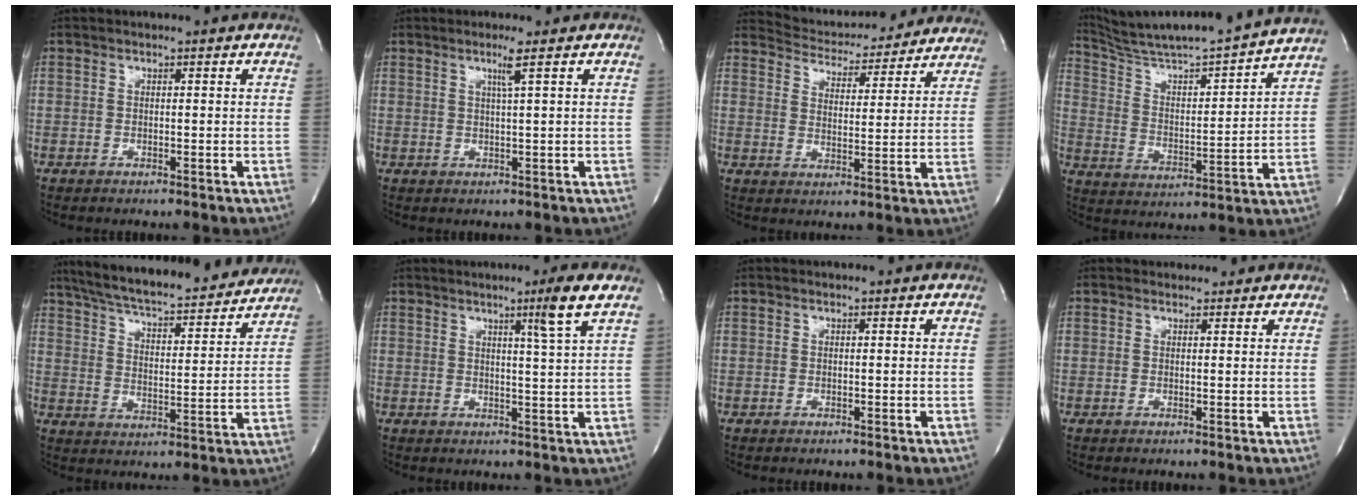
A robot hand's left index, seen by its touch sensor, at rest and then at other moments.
{"total": 2.3, "force": [1.1, -0.8, 1.8], "torque": [-0.040, -0.006, 0.024]}
{"total": 17.5, "force": [16.6, 4.4, 3.2], "torque": [-0.035, 0.002, 0.213]}
{"total": 22.0, "force": [20.1, -1.3, 8.9], "torque": [-0.159, -0.029, 0.307]}
{"total": 23.5, "force": [21.3, 3.7, 9.2], "torque": [-0.156, -0.008, 0.296]}
{"total": 5.0, "force": [2.9, -1.7, 3.7], "torque": [-0.061, -0.016, 0.048]}
{"total": 0.0}
{"total": 1.9, "force": [1.8, 0.8, 0.0], "torque": [-0.005, 0.011, 0.020]}